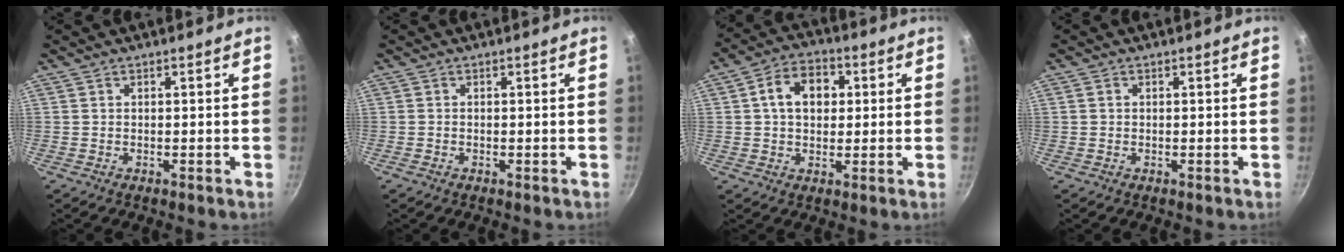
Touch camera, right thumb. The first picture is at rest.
{"total": 0.0}
{"total": 9.2, "force": [1.7, 6.8, 6.0], "torque": [-0.070, 0.013, 0.017]}
{"total": 0.5, "force": [0.0, 0.5, 0.2], "torque": [-0.001, 0.004, -0.002]}